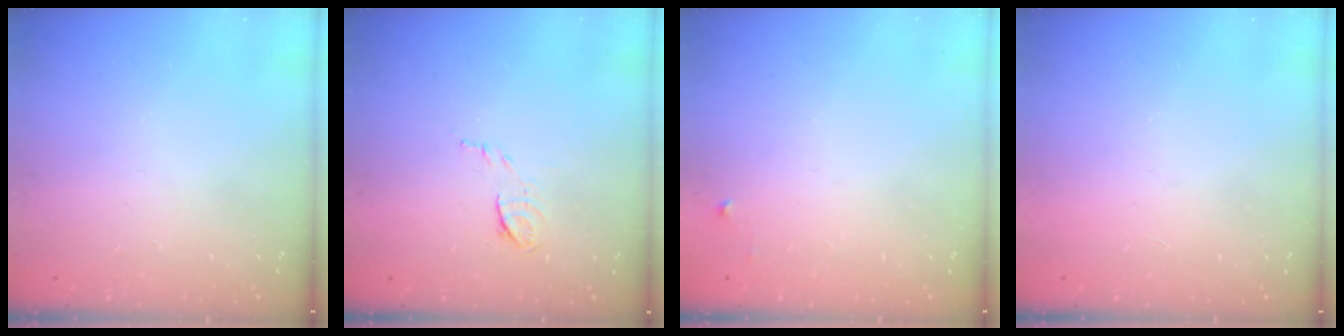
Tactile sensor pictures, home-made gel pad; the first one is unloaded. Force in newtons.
{"total": 6.5, "press": 6.4, "slide": 1.1}
{"total": 2.5, "press": 2.5, "slide": 0.4}
{"total": 1.7, "press": 1.6, "slide": 0.1}